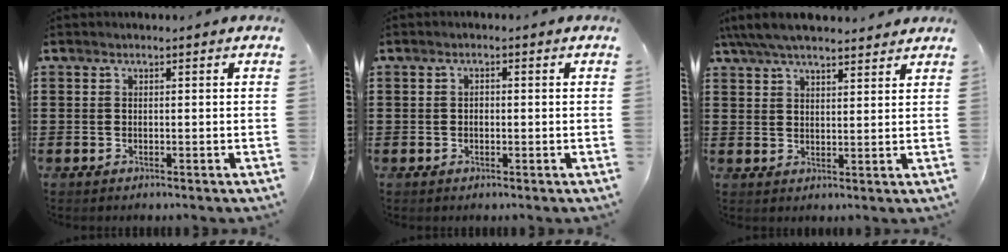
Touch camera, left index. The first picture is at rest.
{"total": 1.0, "force": [-0.1, 0.5, 0.8], "torque": [-0.017, 0.001, -0.002]}
{"total": 6.0, "force": [5.3, 1.2, 2.5], "torque": [-0.064, -0.009, 0.099]}